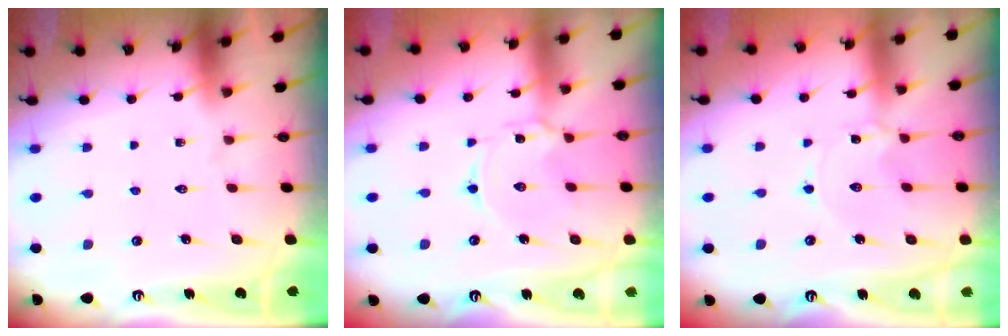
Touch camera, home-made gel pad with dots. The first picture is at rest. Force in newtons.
{"total": 1.8, "press": 1.7, "slide": 0.1}
{"total": 1.3, "press": 1.3, "slide": 0.3}